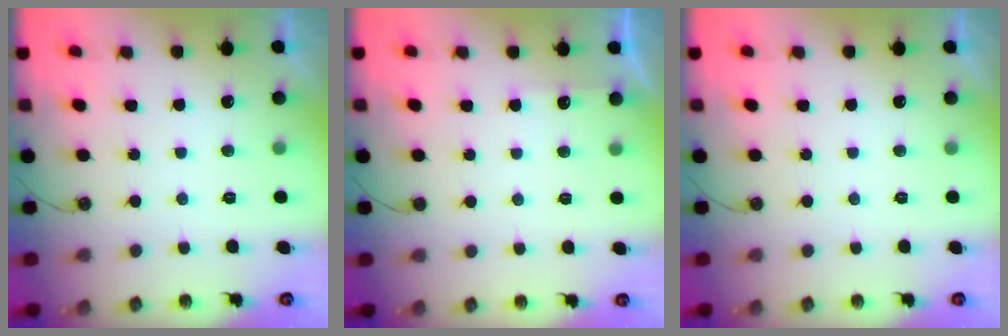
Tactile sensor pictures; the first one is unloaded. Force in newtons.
{"total": 3.9, "press": 3.8, "slide": 0.6}
{"total": 0.0}